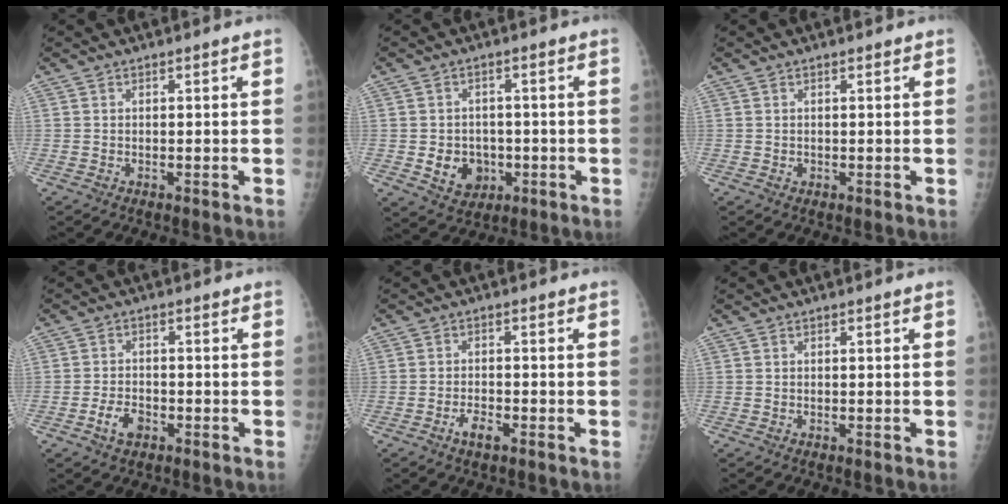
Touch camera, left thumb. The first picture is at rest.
{"total": 7.0, "force": [-1.4, 5.9, 3.4], "torque": [-0.023, 0.005, -0.012]}
{"total": 0.7, "force": [0.3, 0.6, 0.2], "torque": [0.004, -0.001, 0.004]}
{"total": 4.0, "force": [-2.0, 2.6, 2.4], "torque": [-0.038, 0.012, -0.035]}
{"total": 2.9, "force": [-1.7, 1.2, 1.9], "torque": [-0.036, 0.007, -0.032]}
{"total": 0.0}